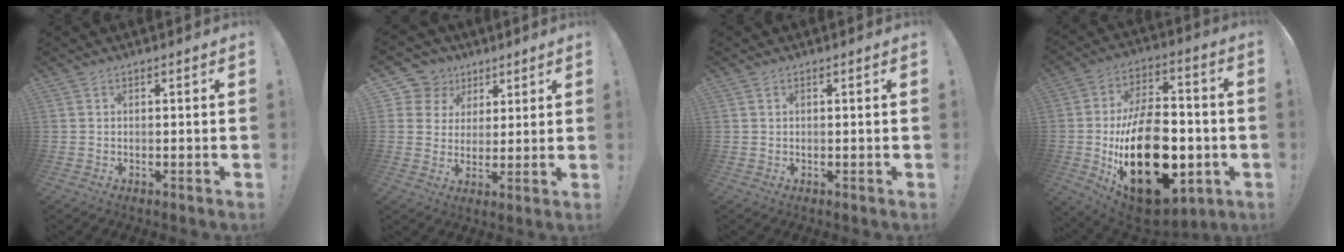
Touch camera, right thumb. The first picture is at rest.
{"total": 8.4, "force": [3.5, 7.4, 1.7], "torque": [-0.030, -0.022, 0.076]}
{"total": 0.0}
{"total": 31.0, "force": [-6.2, 18.1, 24.4], "torque": [-0.423, 0.029, -0.080]}